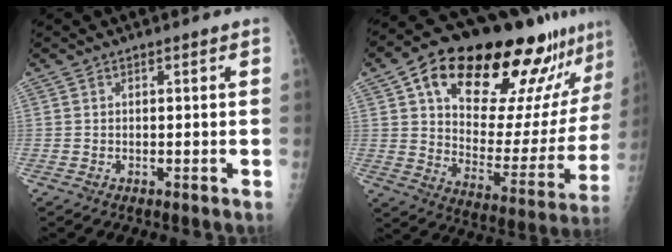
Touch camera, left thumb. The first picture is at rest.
{"total": 29.6, "force": [18.5, 11.7, 19.9], "torque": [-0.256, -0.043, 0.278]}